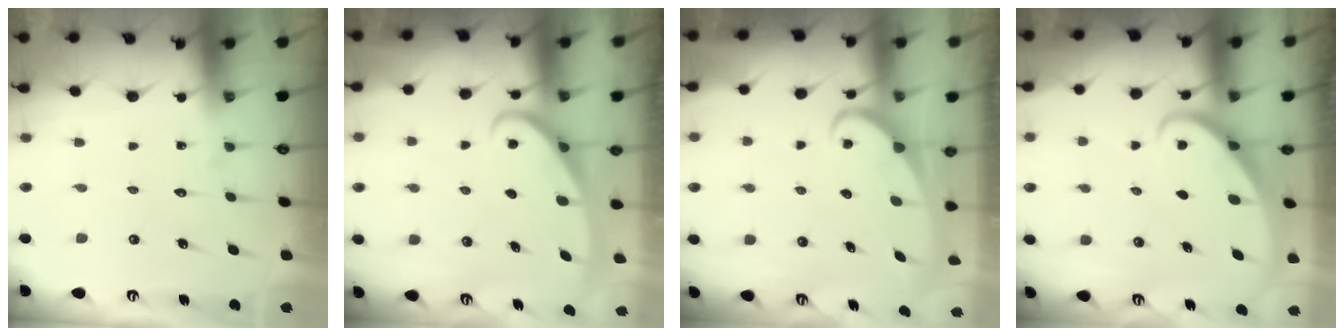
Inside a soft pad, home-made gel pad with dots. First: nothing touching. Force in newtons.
{"total": 2.8, "press": 2.8, "slide": 0.4}
{"total": 2.3, "press": 2.2, "slide": 0.3}
{"total": 2.6, "press": 2.6, "slide": 0.2}